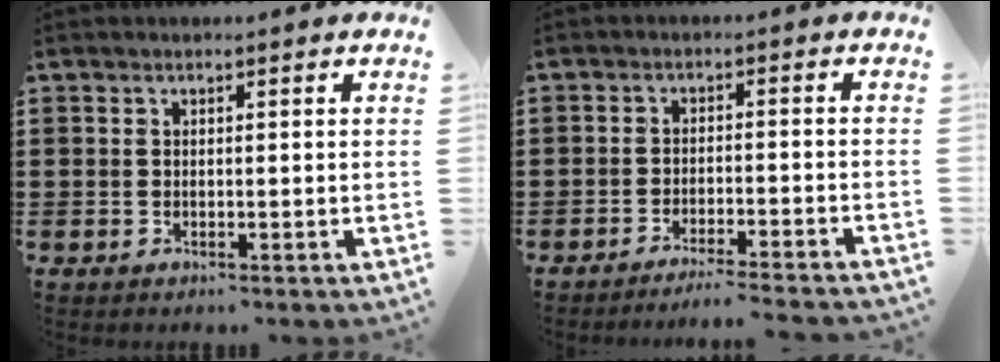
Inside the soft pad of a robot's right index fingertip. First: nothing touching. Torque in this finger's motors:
{"motor_torque": [1.07, 1.07, 0.15, 0.02]}